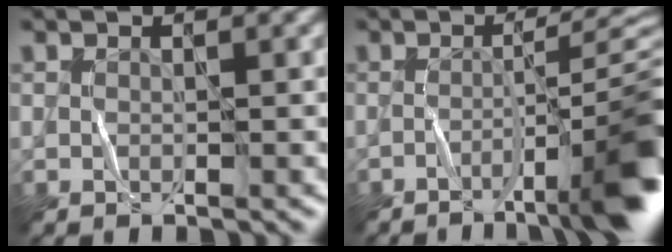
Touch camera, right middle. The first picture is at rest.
{"total": 10.0, "force": [-4.3, 1.8, 8.9], "torque": [-0.110, 0.010, -0.062]}